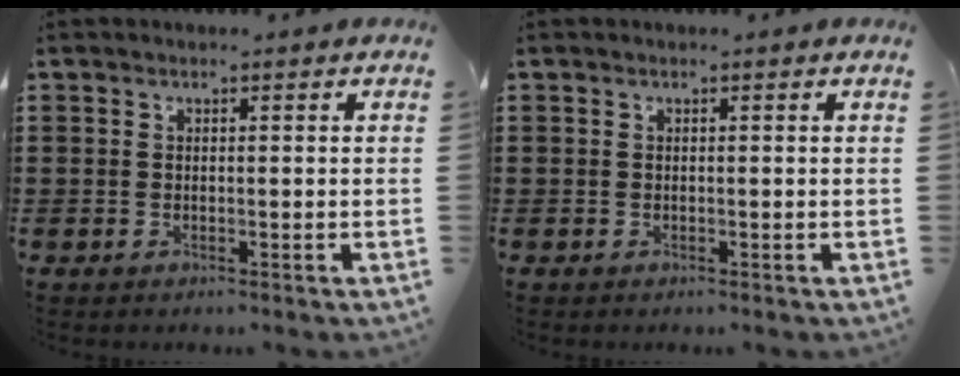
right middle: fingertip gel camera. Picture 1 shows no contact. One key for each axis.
{"total": 0.0}